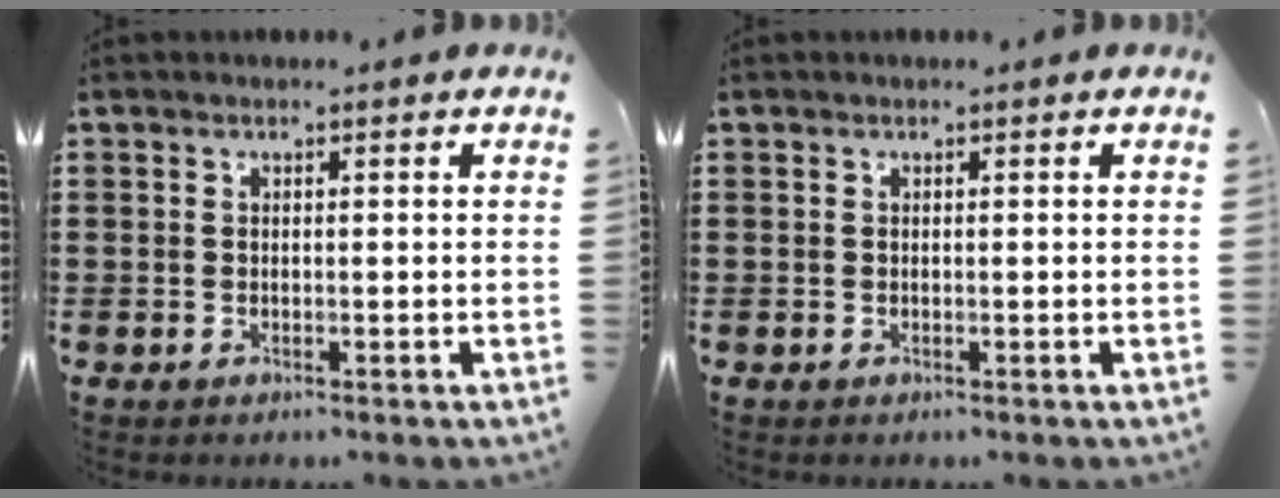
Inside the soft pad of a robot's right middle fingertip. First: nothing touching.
{"total": 0.0}